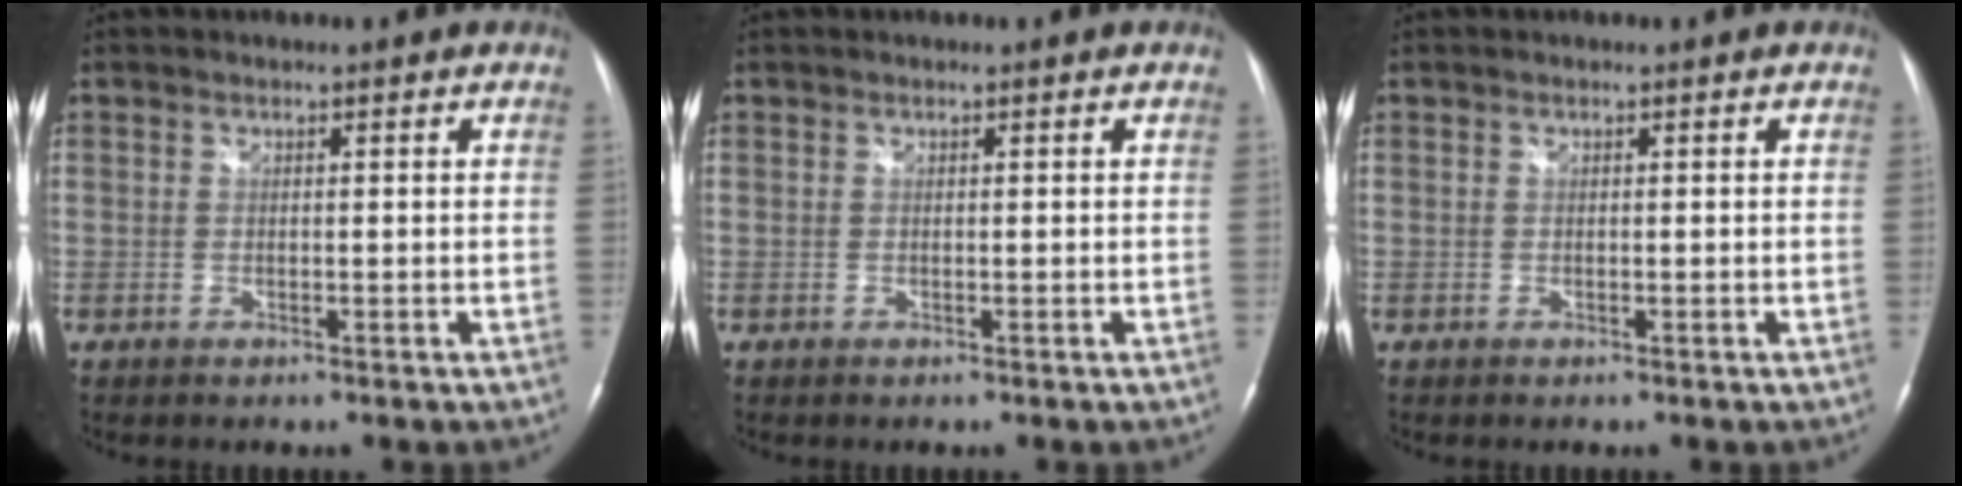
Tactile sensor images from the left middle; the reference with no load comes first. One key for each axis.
{"total": 0.0}
{"total": 0.0}